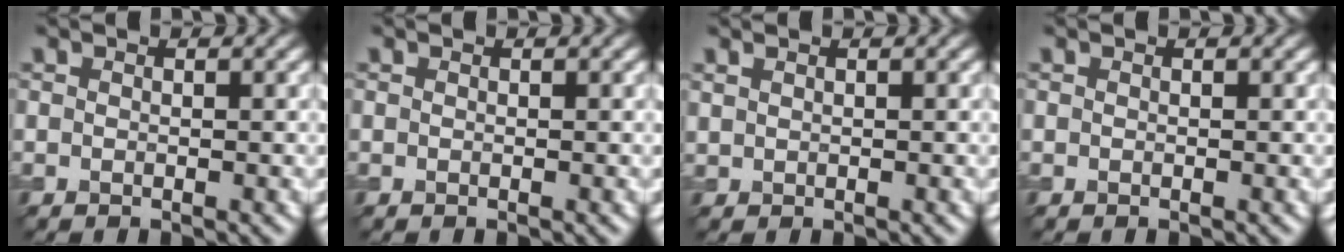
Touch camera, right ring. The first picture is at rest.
{"total": 0.0}
{"total": 0.5, "force": [0.5, 0.2, 0.1], "torque": [-0.005, 0.001, 0.014]}
{"total": 0.0}